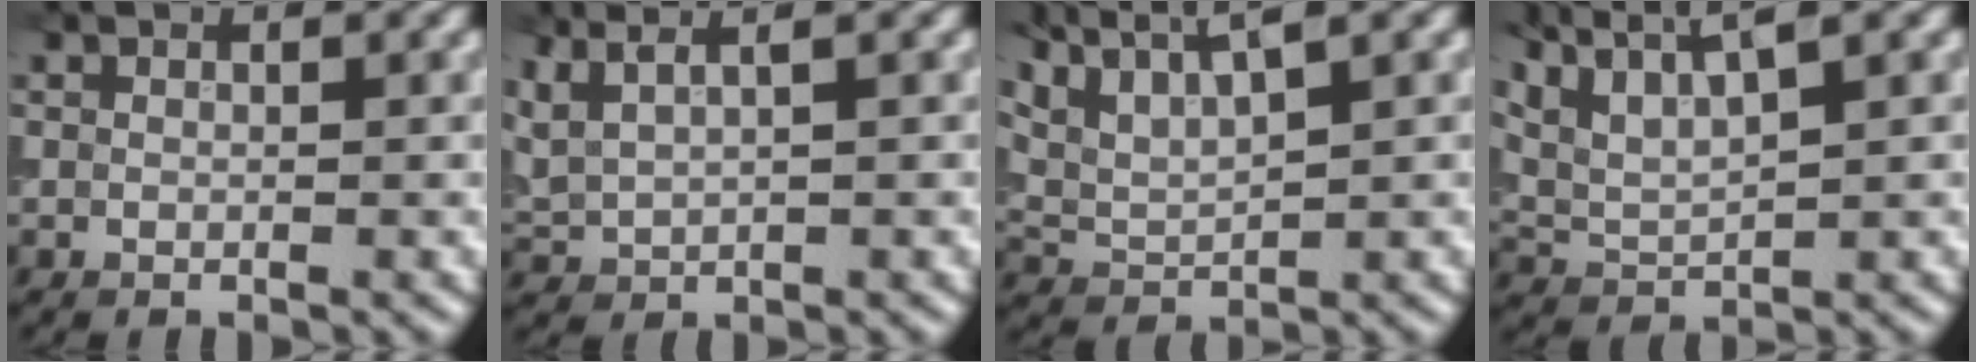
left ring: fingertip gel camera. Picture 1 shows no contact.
{"total": 3.0, "force": [2.1, 0.8, 2.0], "torque": [-0.052, 0.016, 0.042]}
{"total": 5.9, "force": [4.6, 1.3, 3.4], "torque": [-0.079, 0.014, 0.079]}
{"total": 6.4, "force": [4.8, 1.3, 4.0], "torque": [-0.088, 0.016, 0.078]}